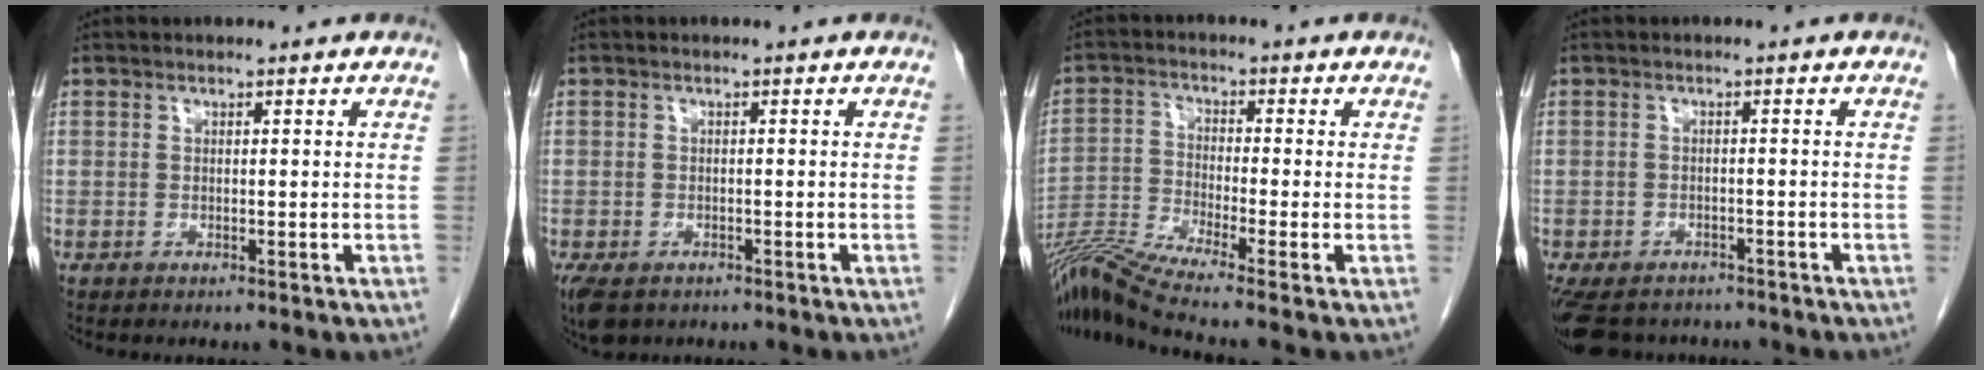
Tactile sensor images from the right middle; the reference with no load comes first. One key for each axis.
{"total": 5.1, "fx": -3.2, "fy": 3.2, "fz": 2.3, "tx": -0.044, "ty": -0.008, "tz": -0.045}
{"total": 9.0, "fx": -7.6, "fy": -2.4, "fz": 4.2, "tx": -0.084, "ty": -0.019, "tz": -0.146}
{"total": 11.1, "fx": -8.7, "fy": 5.8, "fz": 3.8, "tx": -0.098, "ty": -0.013, "tz": -0.109}